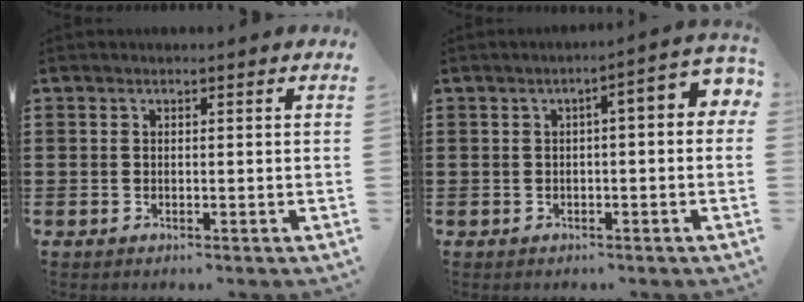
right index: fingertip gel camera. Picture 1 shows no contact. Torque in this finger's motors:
{"motor_torque": [0.96, -0.18, 0.27, 0.04]}